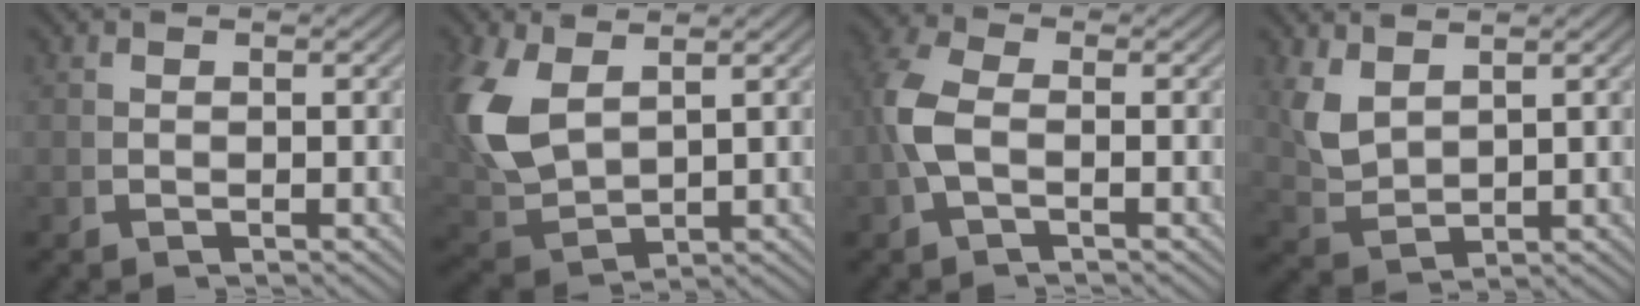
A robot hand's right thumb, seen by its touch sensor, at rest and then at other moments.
{"total": 6.8, "force": [1.2, 4.7, 4.7], "torque": [-0.142, -0.026, 0.050]}
{"total": 3.5, "force": [-0.1, 2.0, 2.9], "torque": [-0.085, -0.010, 0.007]}
{"total": 3.6, "force": [1.6, 2.1, 2.5], "torque": [-0.072, -0.016, 0.052]}